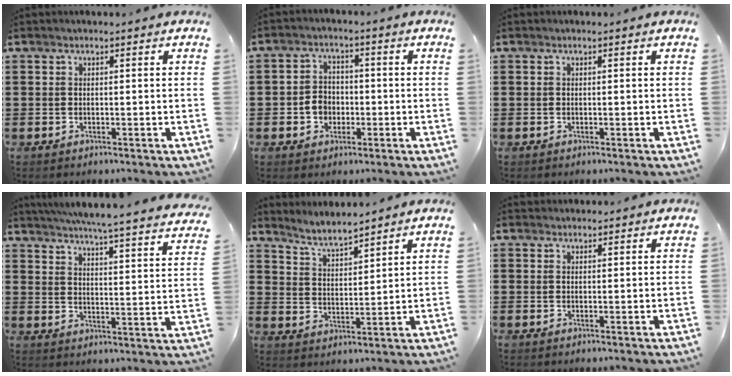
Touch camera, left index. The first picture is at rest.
{"total": 3.9, "force": [-1.1, 3.2, 1.9], "torque": [-0.043, 0.005, -0.022]}
{"total": 0.0}
{"total": 5.1, "force": [4.6, -1.0, 1.9], "torque": [-0.059, -0.043, 0.071]}
{"total": 4.7, "force": [4.6, 0.0, 1.2], "torque": [-0.040, -0.020, 0.081]}
{"total": 0.9, "force": [0.8, 0.3, 0.0], "torque": [-0.002, 0.001, 0.017]}